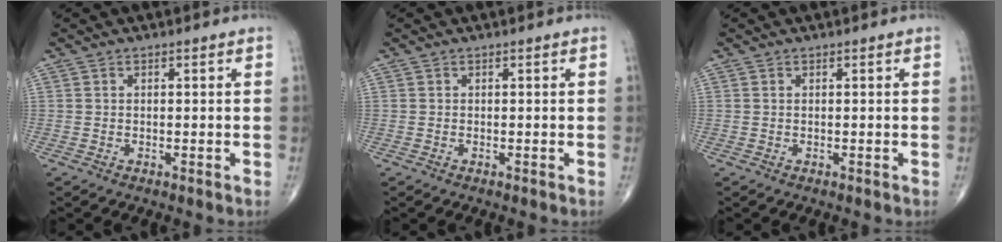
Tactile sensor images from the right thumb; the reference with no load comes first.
{"total": 0.0}
{"total": 0.0}